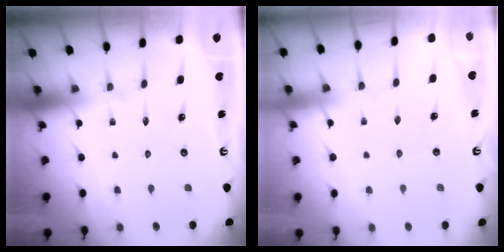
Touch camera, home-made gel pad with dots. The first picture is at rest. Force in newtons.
{"total": 1.6, "press": 1.6, "slide": 0.3}